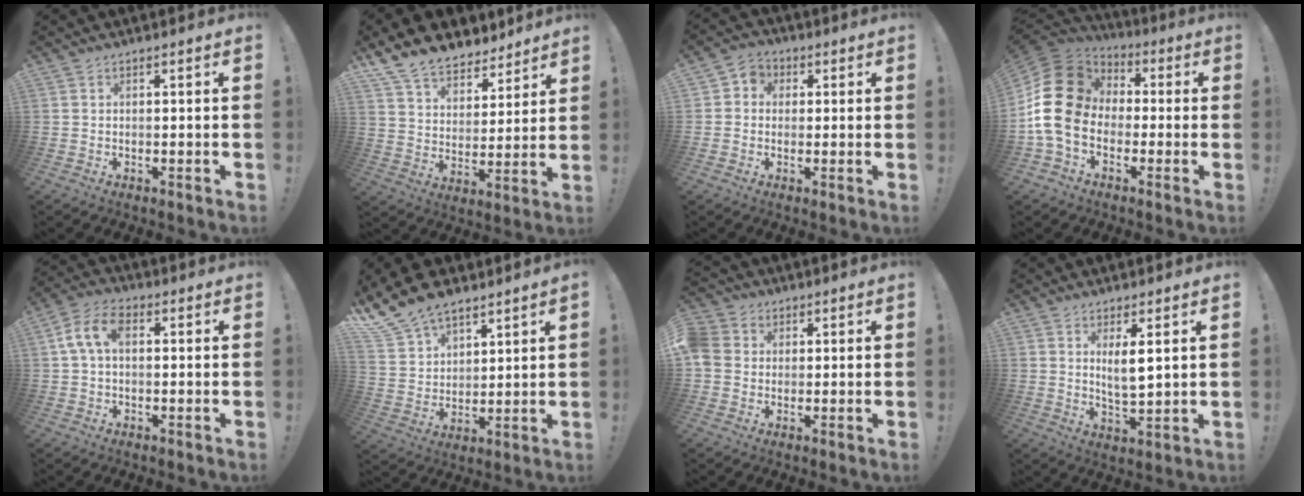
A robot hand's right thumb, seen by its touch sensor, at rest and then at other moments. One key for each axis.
{"total": 11.7, "fx": 9.7, "fy": 6.0, "fz": 2.9, "tx": -0.062, "ty": -0.073, "tz": 0.184}
{"total": 4.2, "fx": -0.4, "fy": 4.0, "fz": 1.4, "tx": -0.017, "ty": 0.010, "tz": -0.006}
{"total": 19.1, "fx": -0.8, "fy": 14.8, "fz": 12.1, "tx": -0.215, "ty": 0.025, "tz": 0.001}
{"total": 8.4, "fx": 1.5, "fy": 5.0, "fz": 6.6, "tx": -0.129, "ty": 0.010, "tz": 0.030}
{"total": 13.2, "fx": 10.6, "fy": 6.5, "fz": 4.4, "tx": -0.097, "ty": -0.071, "tz": 0.204}
{"total": 6.0, "fx": 0.9, "fy": 5.4, "fz": 2.3, "tx": -0.062, "ty": 0.010, "tz": 0.018}
{"total": 6.1, "fx": 2.8, "fy": 1.5, "fz": 5.2, "tx": -0.083, "ty": -0.017, "tz": 0.044}